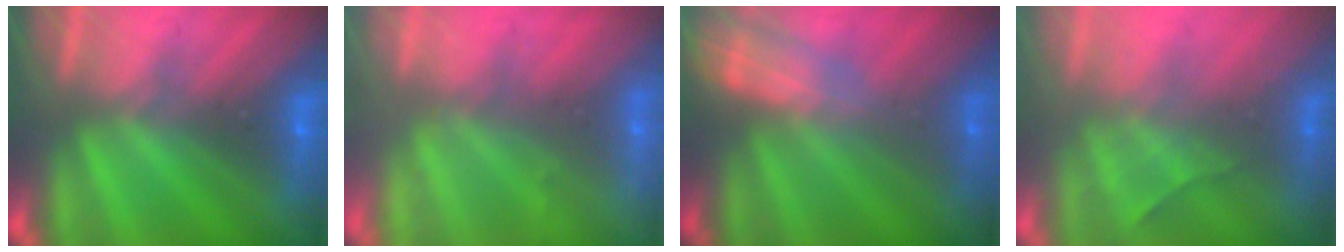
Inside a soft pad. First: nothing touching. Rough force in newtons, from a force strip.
{"total": 2.3}
{"total": 2.4}
{"total": 2.3}